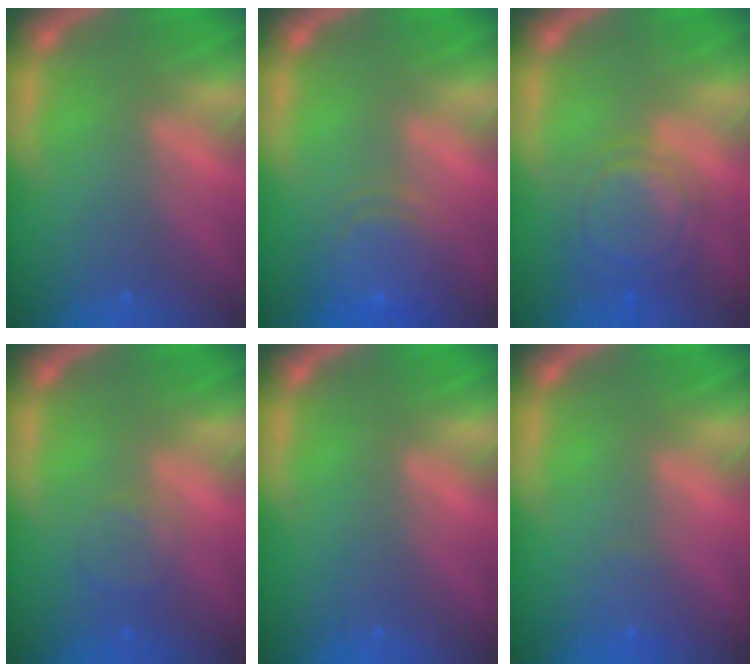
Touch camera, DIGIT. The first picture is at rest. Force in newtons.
{"total": 5.5}
{"total": 5.6}
{"total": 2.0}
{"total": 0.0}
{"total": 1.0}